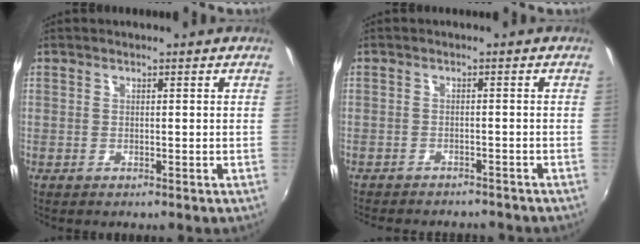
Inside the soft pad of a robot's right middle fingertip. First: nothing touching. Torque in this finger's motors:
{"motor_torque": [1.07, -1.07, 0.29, 0.07]}